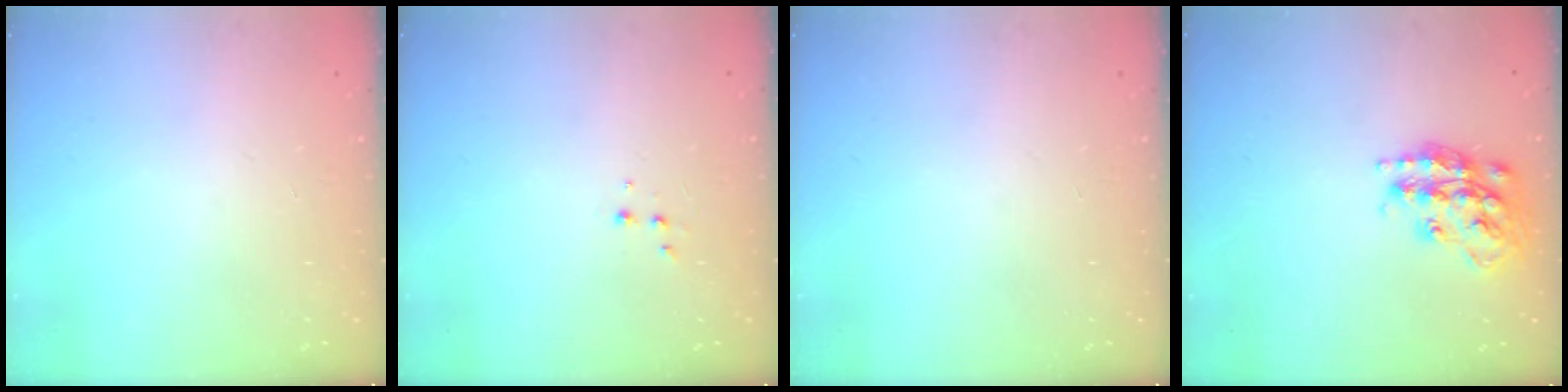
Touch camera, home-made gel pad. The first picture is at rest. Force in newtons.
{"total": 1.9, "press": 1.9, "slide": 0.2}
{"total": 0.0}
{"total": 18.0, "press": 17.9, "slide": 1.2}